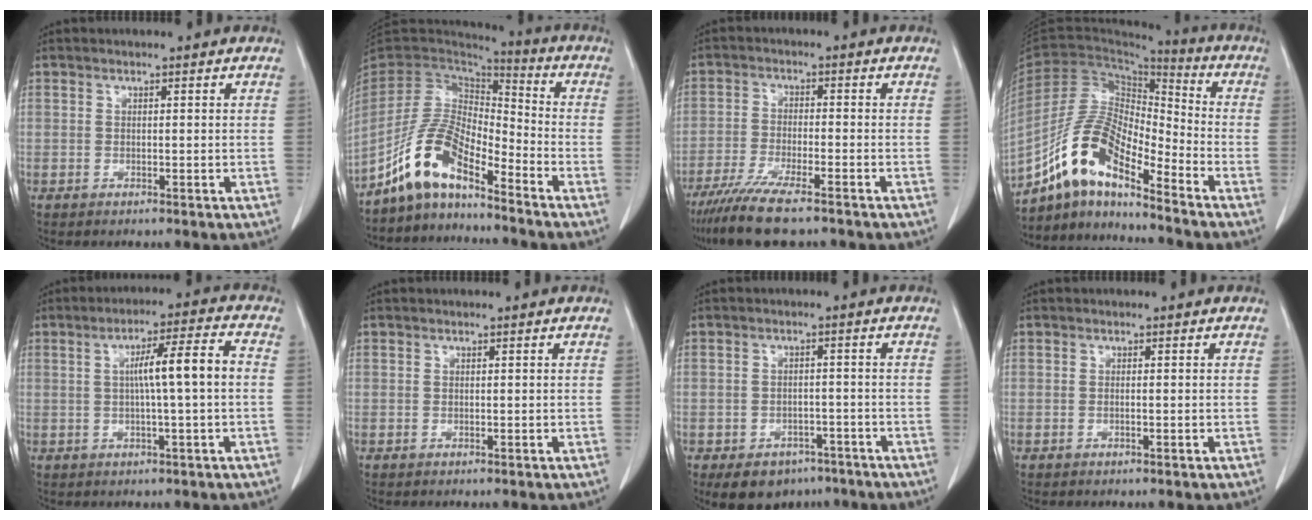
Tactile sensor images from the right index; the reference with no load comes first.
{"total": 11.4, "force": [-8.2, 3.5, 7.1], "torque": [-0.154, 0.022, -0.159]}
{"total": 10.9, "force": [-8.4, 1.6, 6.7], "torque": [-0.118, -0.026, -0.140]}
{"total": 13.6, "force": [-10.0, 3.6, 8.6], "torque": [-0.175, 0.022, -0.185]}
{"total": 8.3, "force": [0.4, 0.3, 8.3], "torque": [-0.134, 0.017, 0.005]}
{"total": 0.0}
{"total": 8.7, "force": [-5.6, 6.0, 3.0], "torque": [-0.045, 0.014, -0.073]}
{"total": 0.9, "force": [-0.2, 0.2, 0.8], "torque": [-0.020, 0.003, 0.002]}